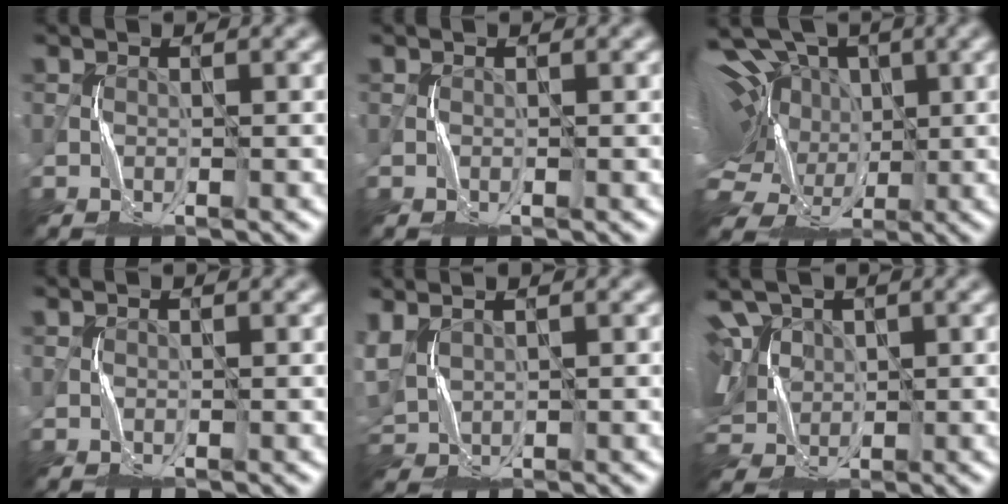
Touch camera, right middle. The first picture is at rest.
{"total": 0.0}
{"total": 19.3, "force": [4.3, 13.8, 12.7], "torque": [-0.257, 0.058, 0.036]}
{"total": 0.0}
{"total": 3.2, "force": [1.6, 1.9, 2.1], "torque": [-0.073, 0.006, 0.038]}
{"total": 9.3, "force": [3.1, 6.4, 6.0], "torque": [-0.137, 0.028, 0.042]}